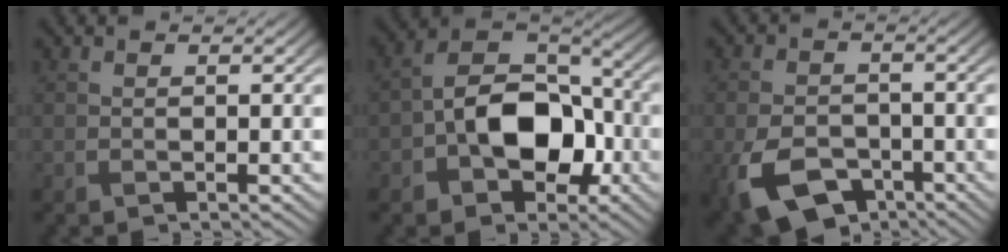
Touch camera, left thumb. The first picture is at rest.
{"total": 10.7, "force": [-2.9, 6.9, 7.6], "torque": [-0.132, 0.009, -0.065]}
{"total": 9.5, "force": [-4.6, 6.1, 5.8], "torque": [-0.139, -0.027, -0.078]}